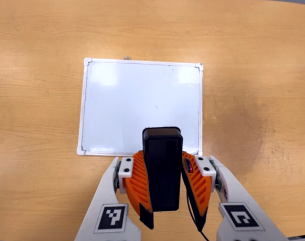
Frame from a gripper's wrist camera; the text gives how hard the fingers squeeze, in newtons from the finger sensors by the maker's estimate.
{"total": 6.0, "left": 5.5, "right": 6.4}